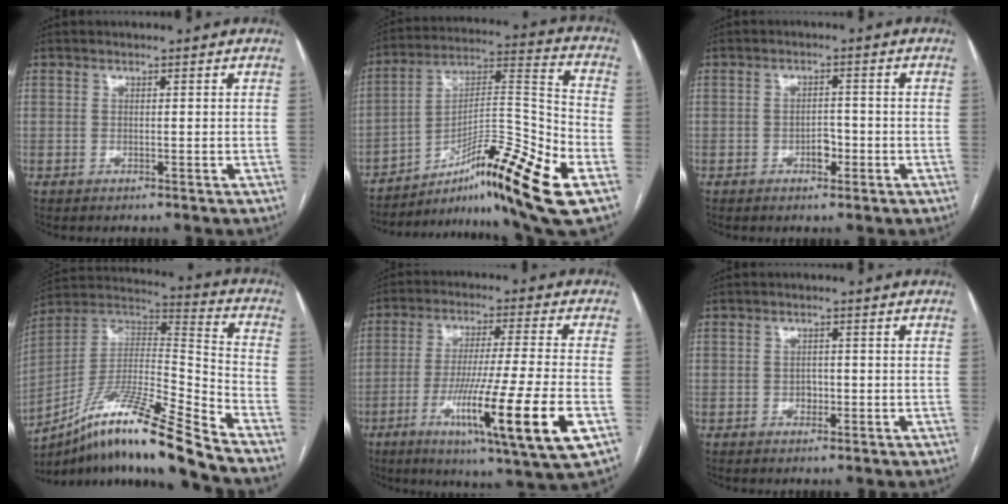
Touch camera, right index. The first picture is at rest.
{"total": 21.5, "force": [-11.7, 1.1, 18.0], "torque": [-0.270, 0.003, -0.183]}
{"total": 2.5, "force": [-1.2, 1.4, 1.7], "torque": [-0.023, 0.006, -0.018]}
{"total": 19.2, "force": [-14.0, 0.0, 13.1], "torque": [-0.245, 0.002, -0.250]}
{"total": 18.0, "force": [-6.4, -0.5, 16.8], "torque": [-0.283, -0.035, -0.107]}
{"total": 1.5, "force": [-0.5, 1.1, 0.9], "torque": [-0.010, 0.004, -0.006]}